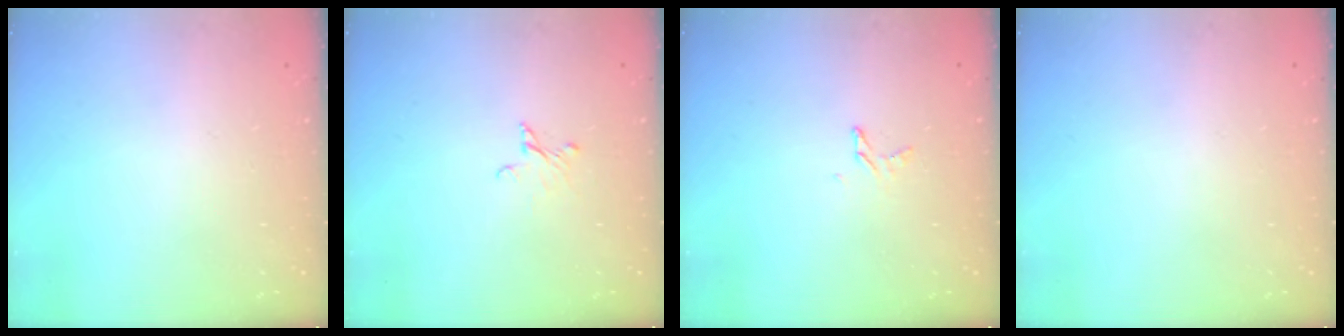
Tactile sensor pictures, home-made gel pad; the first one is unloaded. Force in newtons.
{"total": 2.5, "press": 2.5, "slide": 0.2}
{"total": 3.5, "press": 3.5, "slide": 0.4}
{"total": 0.0}